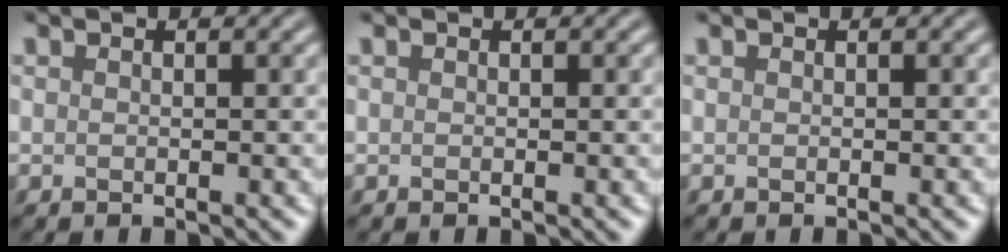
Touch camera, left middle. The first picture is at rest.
{"total": 0.0}
{"total": 0.0}